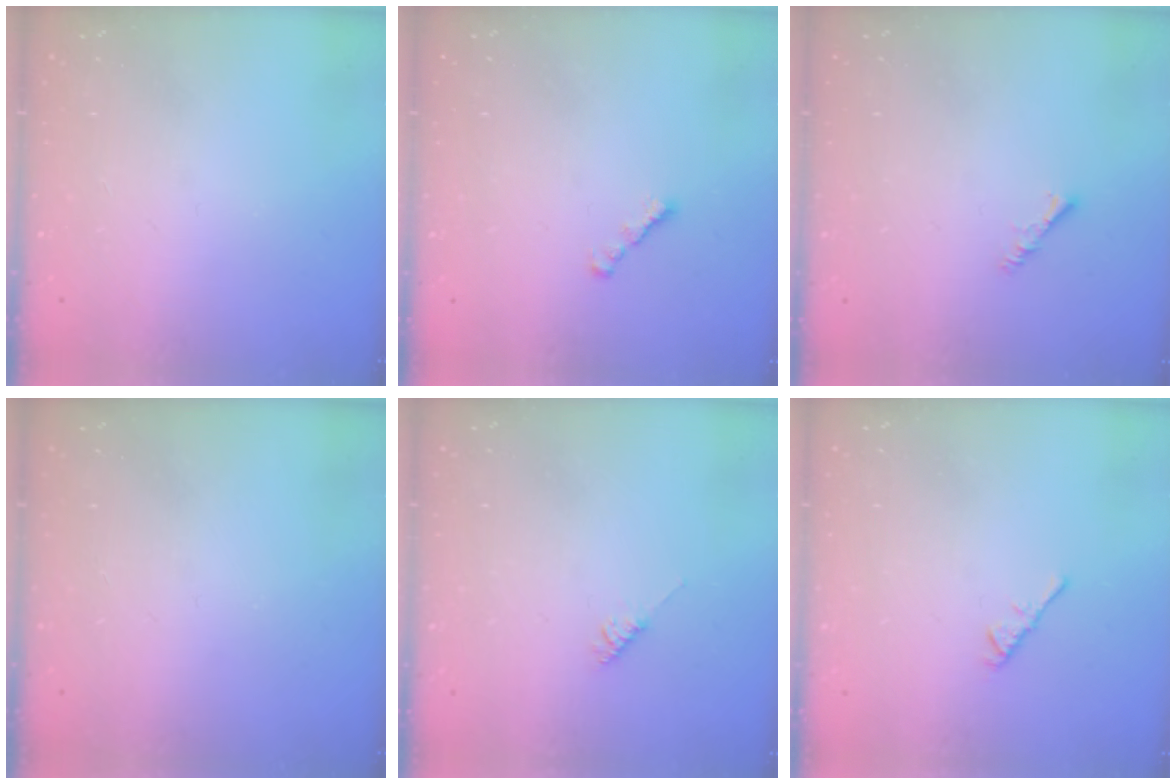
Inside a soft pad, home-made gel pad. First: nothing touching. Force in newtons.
{"total": 1.8, "press": 1.7, "slide": 0.6}
{"total": 1.9, "press": 1.9, "slide": 0.4}
{"total": 0.0}
{"total": 3.5, "press": 3.5, "slide": 0.7}
{"total": 2.4, "press": 2.3, "slide": 0.6}